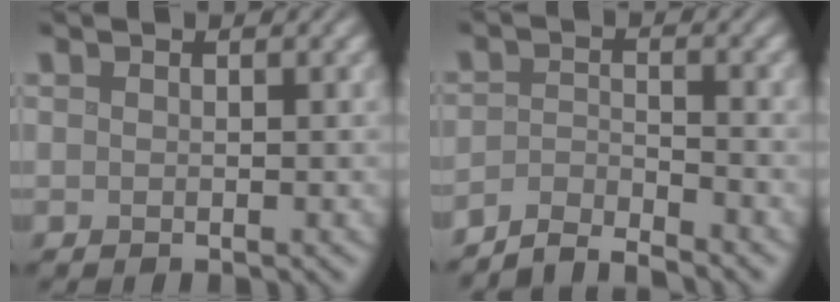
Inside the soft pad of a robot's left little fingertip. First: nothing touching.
{"total": 3.5, "force": [-3.2, 0.5, 1.1], "torque": [-0.014, 0.004, -0.070]}